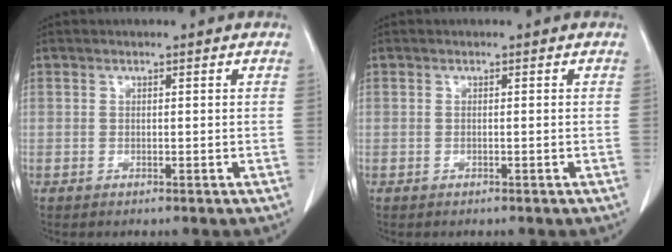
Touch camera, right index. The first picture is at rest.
{"total": 0.0}